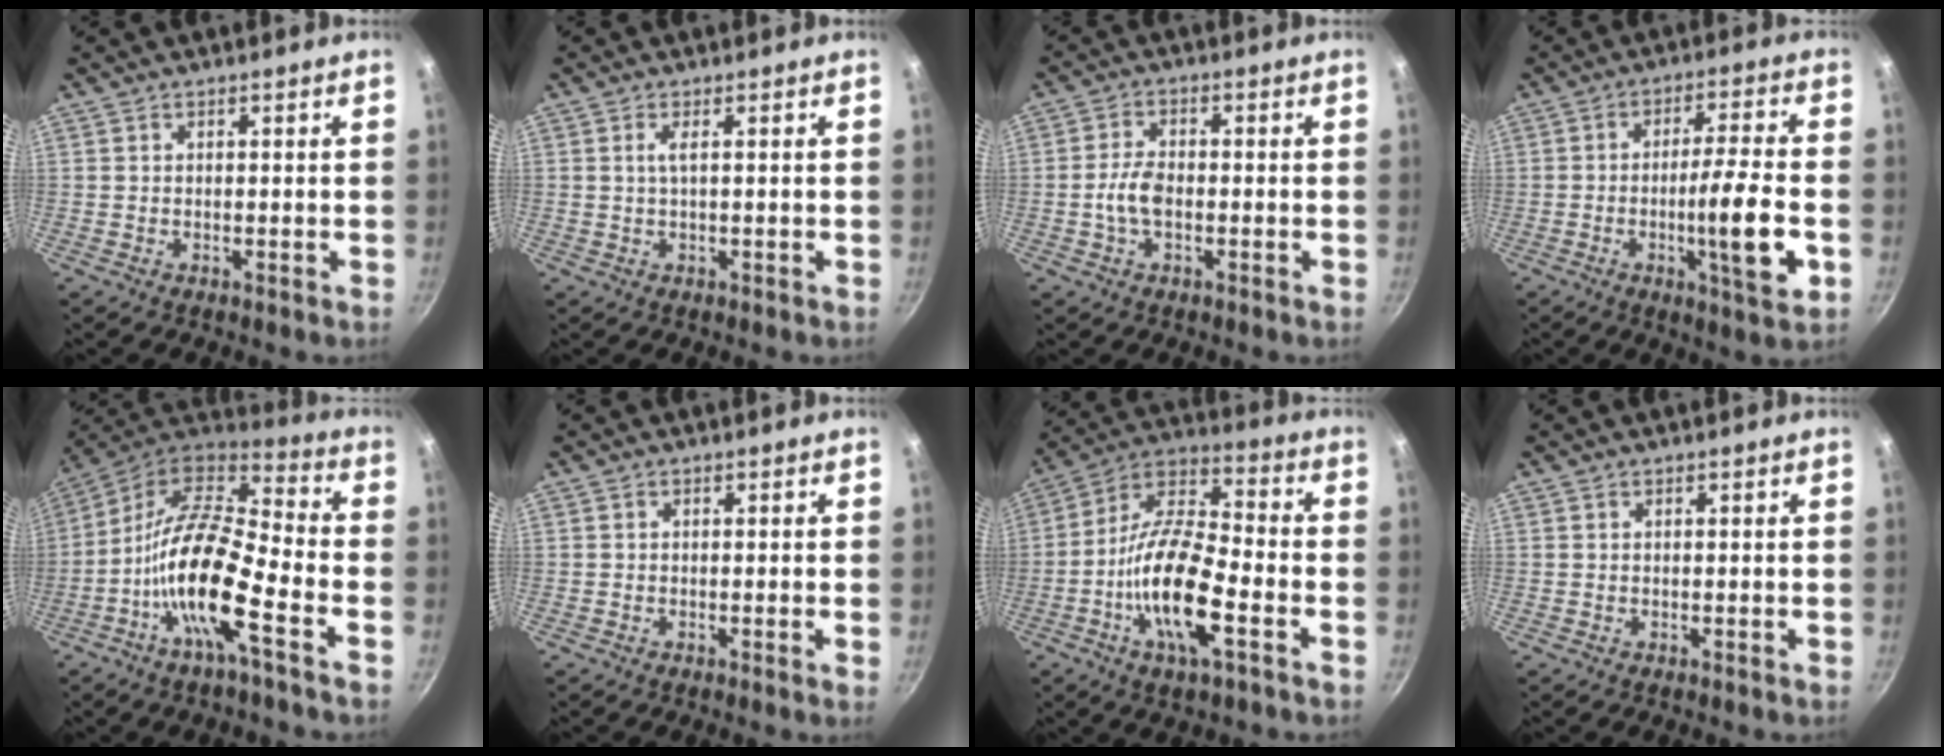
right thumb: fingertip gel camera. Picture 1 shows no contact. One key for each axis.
{"total": 1.7, "fx": 0.4, "fy": 0.2, "fz": 1.6, "tx": -0.036, "ty": 0.001, "tz": 0.010}
{"total": 5.0, "fx": -1.0, "fy": 2.8, "fz": 4.0, "tx": -0.078, "ty": 0.016, "tz": -0.024}
{"total": 12.2, "fx": -3.3, "fy": 1.3, "fz": 11.7, "tx": -0.182, "ty": 0.014, "tz": -0.054}
{"total": 18.9, "fx": -7.1, "fy": 5.3, "fz": 16.7, "tx": -0.303, "ty": 0.052, "tz": -0.153}
{"total": 0.9, "fx": -0.3, "fy": -0.2, "fz": 0.9, "tx": -0.015, "ty": -0.001, "tz": -0.008}
{"total": 17.1, "fx": -5.6, "fy": 6.0, "fz": 15.0, "tx": -0.276, "ty": 0.033, "tz": -0.123}
{"total": 0.0}